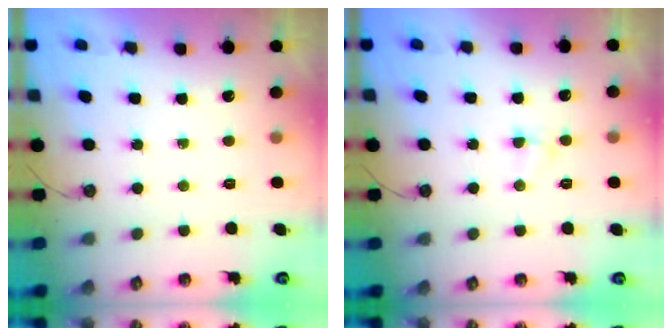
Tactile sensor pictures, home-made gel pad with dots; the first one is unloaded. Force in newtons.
{"total": 3.5, "press": 3.5, "slide": 0.4}